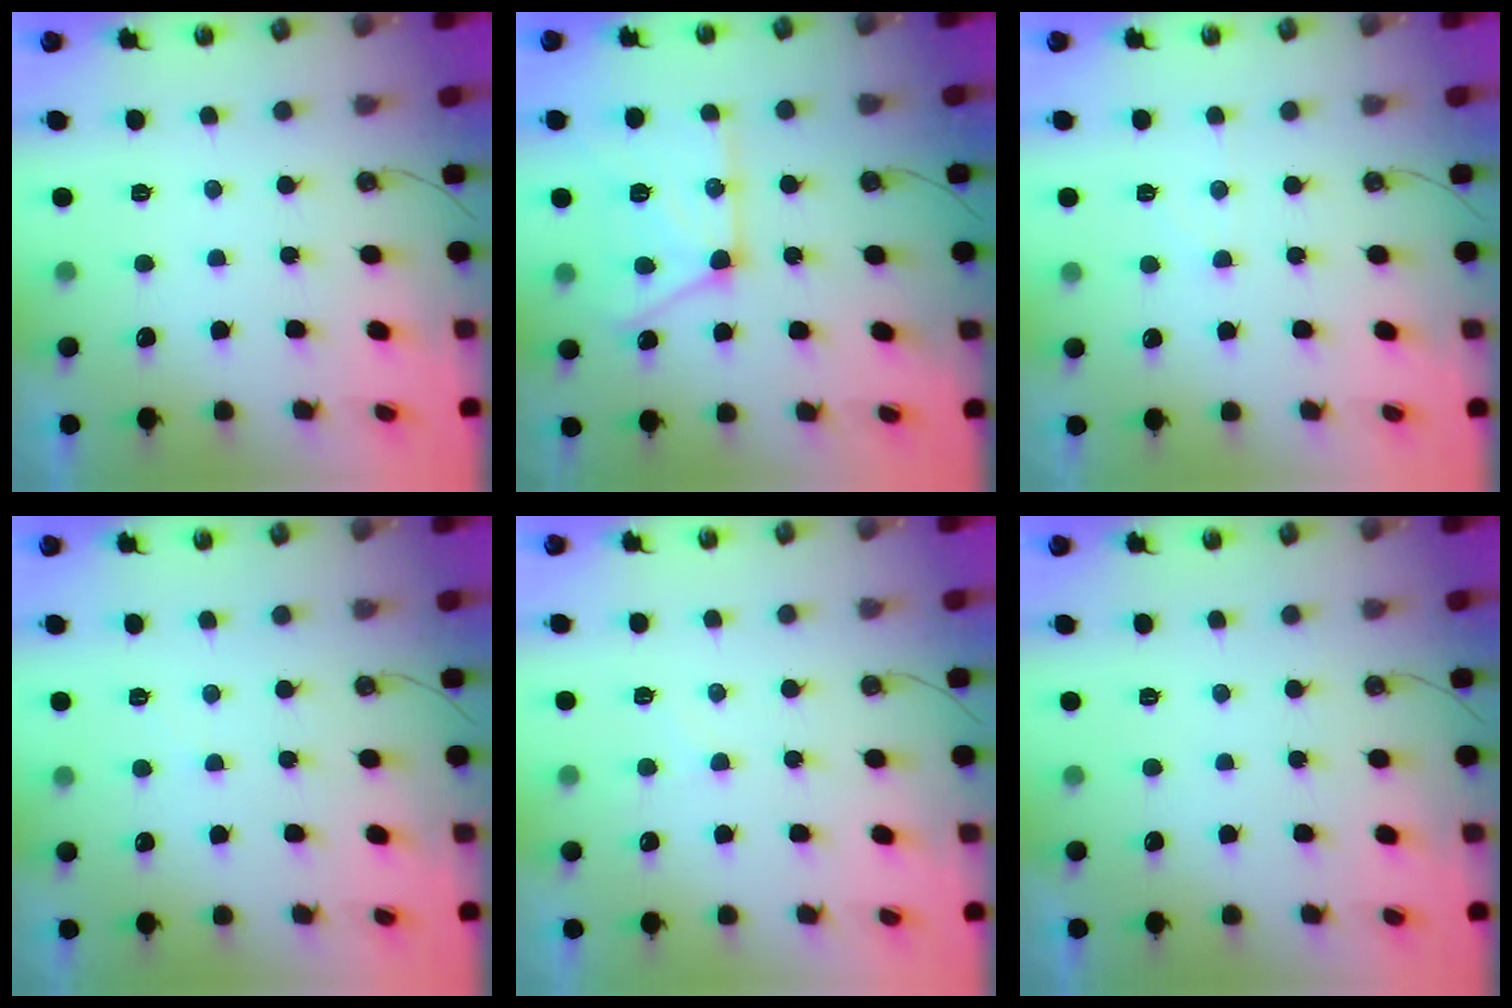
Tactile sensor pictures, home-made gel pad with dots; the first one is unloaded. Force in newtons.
{"total": 16.7, "press": 16.6, "slide": 1.4}
{"total": 2.7, "press": 2.7, "slide": 0.3}
{"total": 3.2, "press": 3.2, "slide": 0.6}
{"total": 6.1, "press": 6.1, "slide": 0.7}
{"total": 0.0}